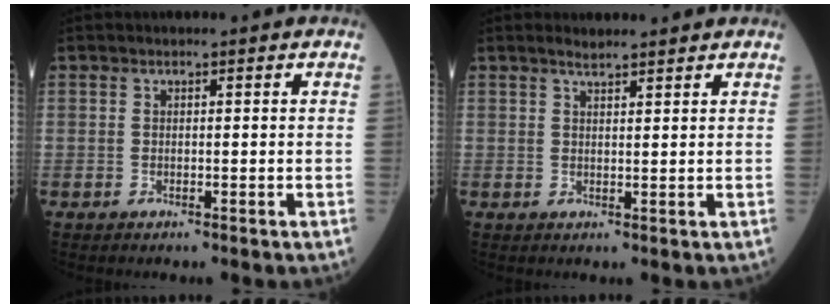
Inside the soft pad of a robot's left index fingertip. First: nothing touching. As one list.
[{"total": 2.3, "force": [2.1, 0.3, 0.8], "torque": [-0.017, 0.011, 0.036]}]